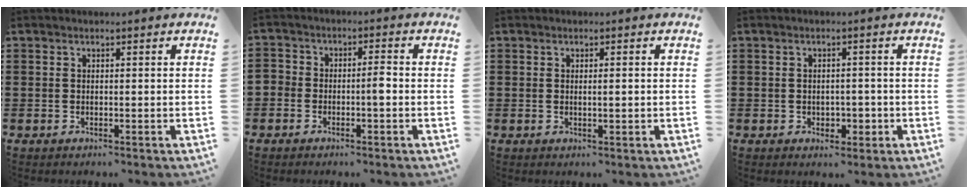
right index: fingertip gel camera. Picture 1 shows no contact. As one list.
[{"total": 2.5, "force": [-1.3, 1.3, 1.7], "torque": [-0.037, 0.008, -0.028]}, {"total": 1.2, "force": [0.0, 0.2, 1.2], "torque": [-0.022, -0.001, 0.001]}, {"total": 2.2, "force": [-0.5, 1.6, 1.4], "torque": [-0.030, 0.002, -0.013]}]